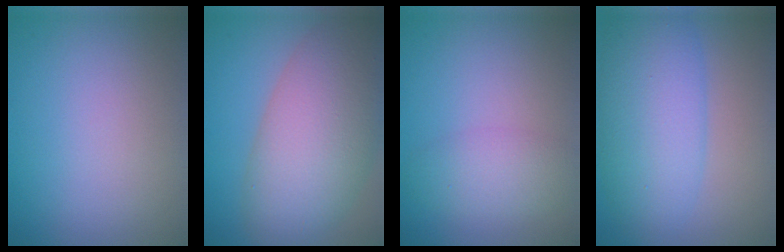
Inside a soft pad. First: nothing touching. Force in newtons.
{"total": 10.6, "press": 10.6, "slide": 0.3}
{"total": 3.1, "press": 3.1, "slide": 0.1}
{"total": 7.7, "press": 7.7, "slide": 0.3}